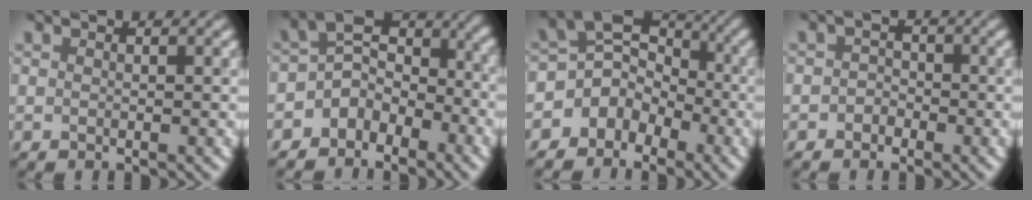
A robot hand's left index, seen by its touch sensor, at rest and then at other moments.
{"total": 4.8, "force": [-2.8, 3.0, 2.5], "torque": [-0.029, 0.000, -0.058]}
{"total": 4.7, "force": [-2.6, 3.5, 1.8], "torque": [-0.013, 0.006, -0.053]}
{"total": 1.1, "force": [-0.9, 0.7, 0.1], "torque": [0.007, 0.000, -0.017]}